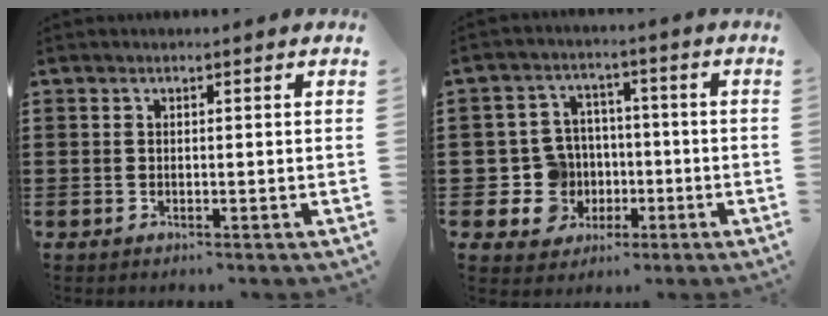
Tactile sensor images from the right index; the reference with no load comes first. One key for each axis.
{"total": 7.9, "fx": -1.3, "fy": 7.5, "fz": 2.0, "tx": -0.078, "ty": 0.015, "tz": -0.014}